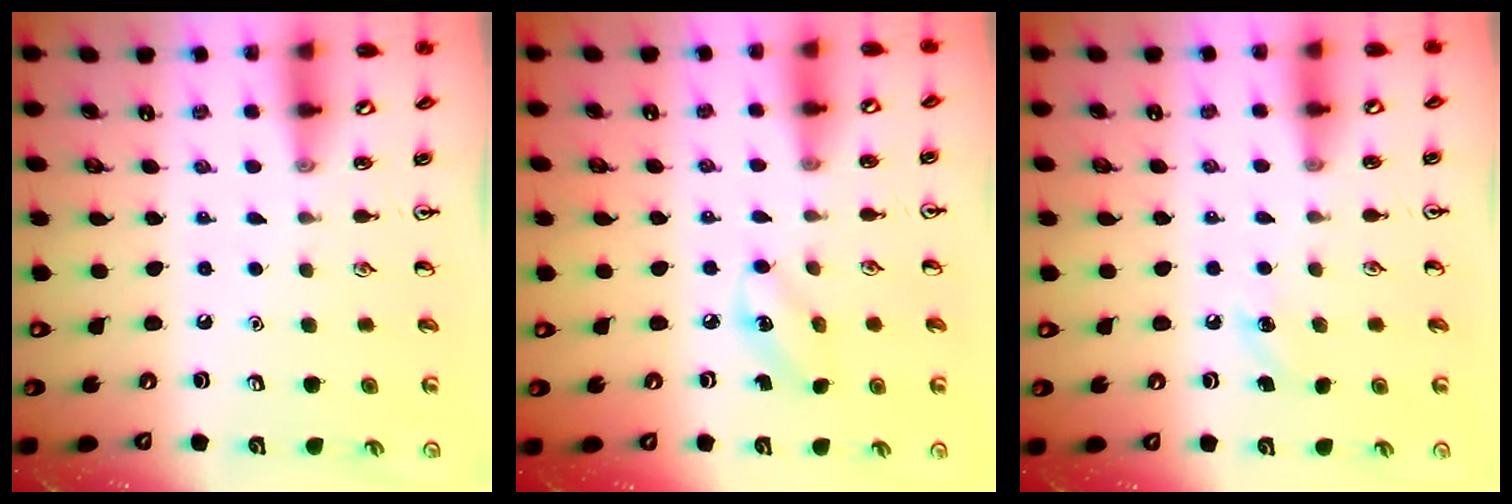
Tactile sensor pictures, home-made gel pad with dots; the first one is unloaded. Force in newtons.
{"total": 3.7, "press": 3.6, "slide": 1.0}
{"total": 4.0, "press": 3.8, "slide": 1.5}